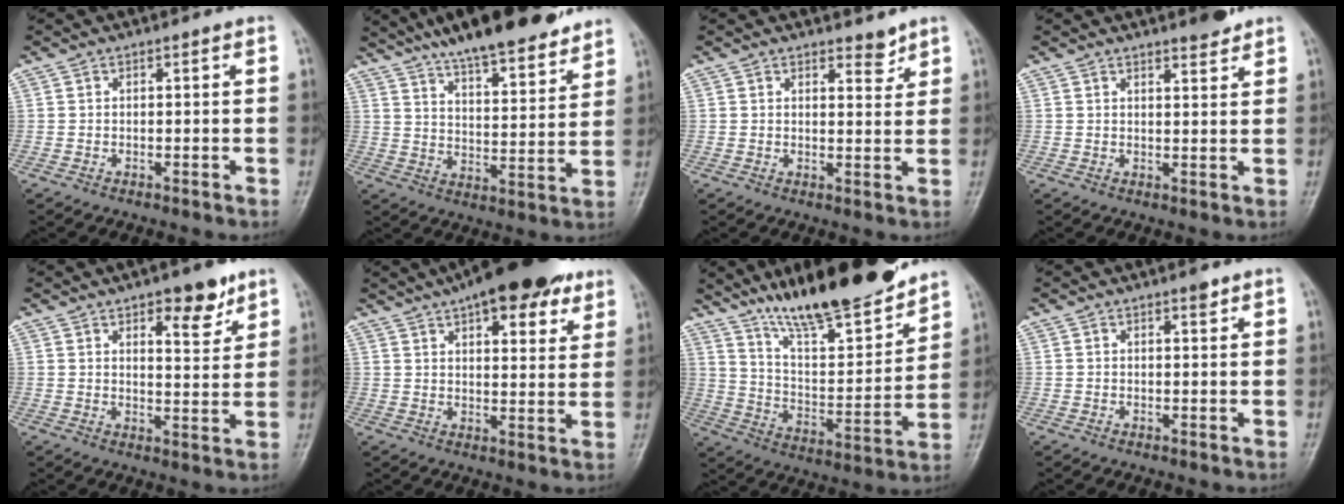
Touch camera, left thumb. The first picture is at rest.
{"total": 20.6, "force": [16.7, 4.7, 11.2], "torque": [-0.145, -0.060, 0.255]}
{"total": 2.8, "force": [2.3, 1.2, 1.1], "torque": [-0.002, -0.019, 0.035]}
{"total": 3.3, "force": [2.8, 0.7, 1.6], "torque": [-0.015, -0.022, 0.040]}
{"total": 8.1, "force": [5.0, 3.1, 5.6], "torque": [-0.057, -0.030, 0.069]}
{"total": 17.8, "force": [11.1, 6.9, 12.0], "torque": [-0.145, -0.016, 0.157]}
{"total": 21.1, "force": [17.1, 4.5, 11.6], "torque": [-0.152, -0.091, 0.291]}
{"total": 1.3, "force": [1.0, 0.4, 0.8], "torque": [-0.010, -0.005, 0.014]}